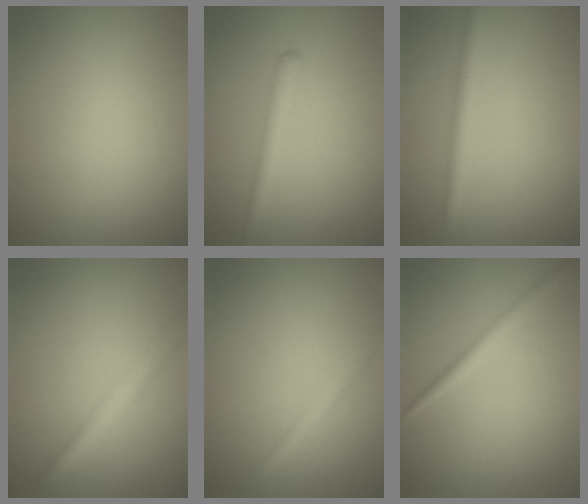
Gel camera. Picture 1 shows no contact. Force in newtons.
{"total": 2.0, "press": 2.0, "slide": 0.1}
{"total": 2.7, "press": 2.7, "slide": 0.1}
{"total": 3.2, "press": 3.2, "slide": 0.0}
{"total": 1.8, "press": 1.8, "slide": 0.0}
{"total": 1.6, "press": 1.6, "slide": 0.0}